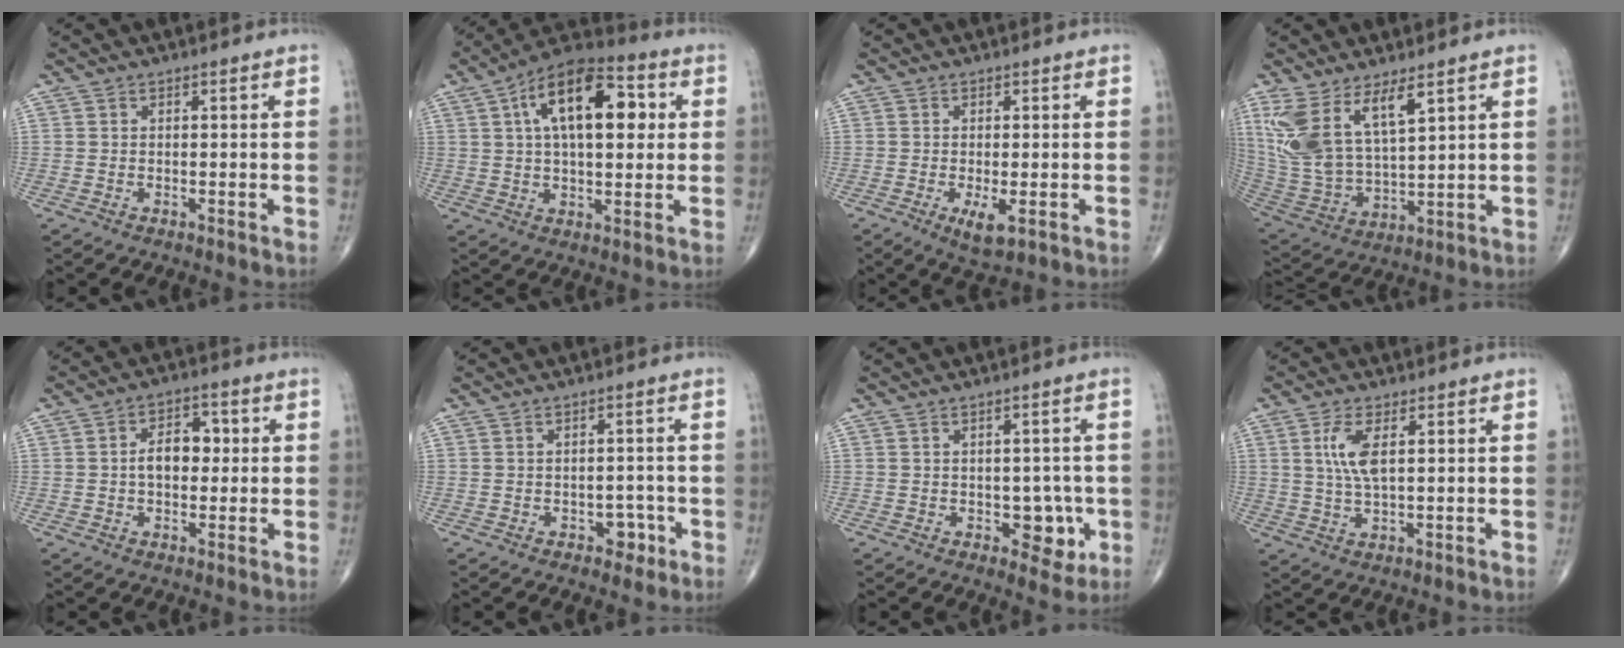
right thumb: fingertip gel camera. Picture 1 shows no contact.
{"total": 17.8, "force": [4.5, 8.7, 14.8], "torque": [-0.215, 0.020, 0.064]}
{"total": 4.2, "force": [-1.4, 1.4, 3.7], "torque": [-0.067, -0.011, -0.020]}
{"total": 14.0, "force": [7.6, 5.4, 10.5], "torque": [-0.217, -0.034, 0.170]}
{"total": 6.8, "force": [0.3, 4.4, 5.1], "torque": [-0.063, 0.015, -0.003]}
{"total": 3.2, "force": [-1.4, 2.2, 1.8], "torque": [-0.003, 0.011, -0.018]}
{"total": 5.7, "force": [-1.4, 3.7, 4.2], "torque": [-0.014, 0.002, -0.015]}
{"total": 5.8, "force": [1.6, 1.9, 5.2], "torque": [-0.118, -0.006, 0.036]}